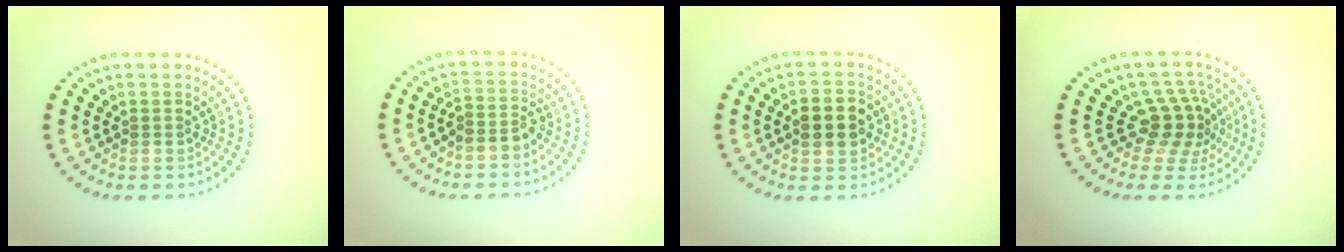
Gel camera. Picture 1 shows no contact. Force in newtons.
{"total": 2.0, "press": 1.6, "slide": 1.1}
{"total": 3.7, "press": 3.7, "slide": 0.2}
{"total": 3.9, "press": 2.9, "slide": 2.7}